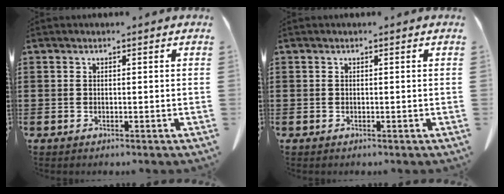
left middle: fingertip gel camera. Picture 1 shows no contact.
{"total": 0.0}